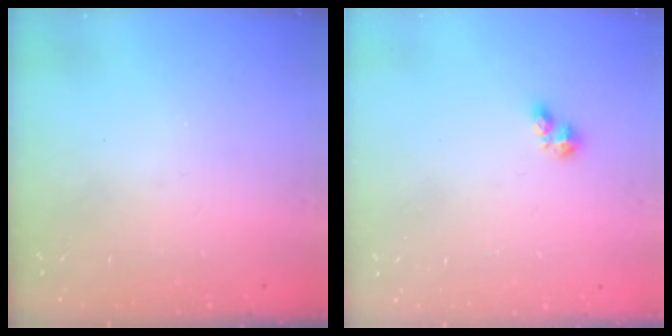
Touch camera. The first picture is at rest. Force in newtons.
{"total": 4.0, "press": 3.9, "slide": 0.6}